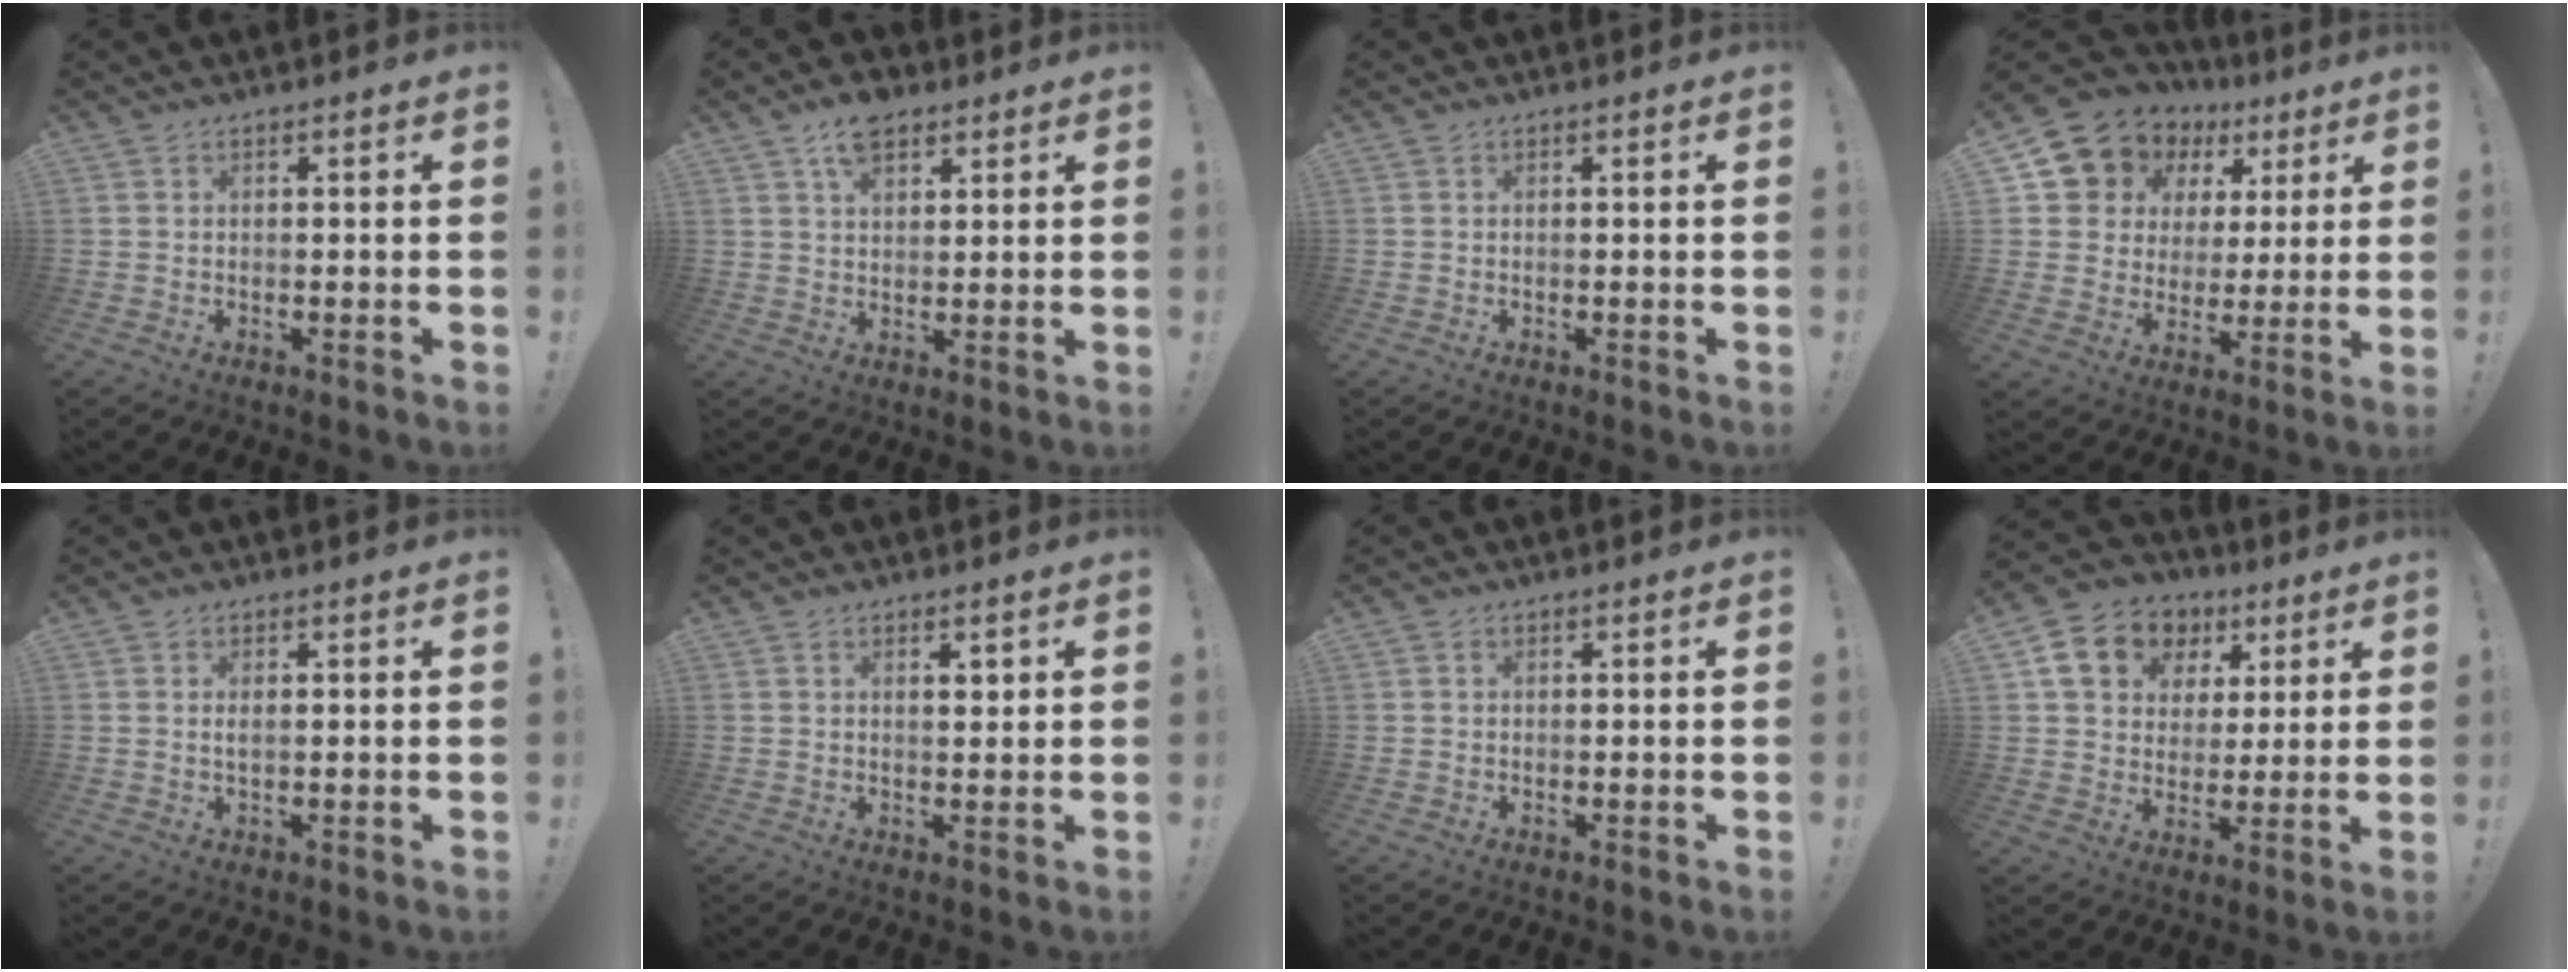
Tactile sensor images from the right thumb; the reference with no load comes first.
{"total": 7.6, "force": [5.0, 4.2, 3.9], "torque": [-0.054, -0.018, 0.089]}
{"total": 0.0}
{"total": 10.6, "force": [6.7, 7.9, 2.3], "torque": [-0.045, -0.055, 0.134]}
{"total": 1.1, "force": [0.1, 0.1, 1.1], "torque": [-0.018, 0.000, 0.000]}
{"total": 1.7, "force": [1.0, 0.6, 1.3], "torque": [-0.006, -0.009, 0.013]}
{"total": 0.0}
{"total": 14.1, "force": [6.3, 11.1, 6.0], "torque": [-0.082, -0.026, 0.125]}